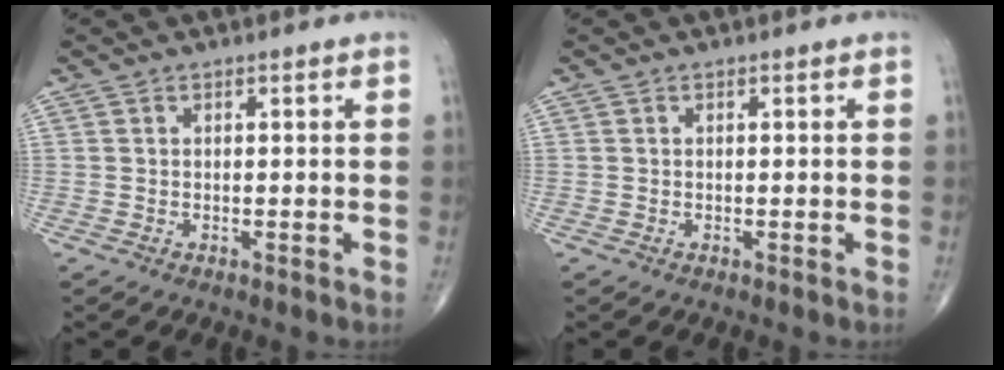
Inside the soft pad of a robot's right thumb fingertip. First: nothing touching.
{"total": 0.0}